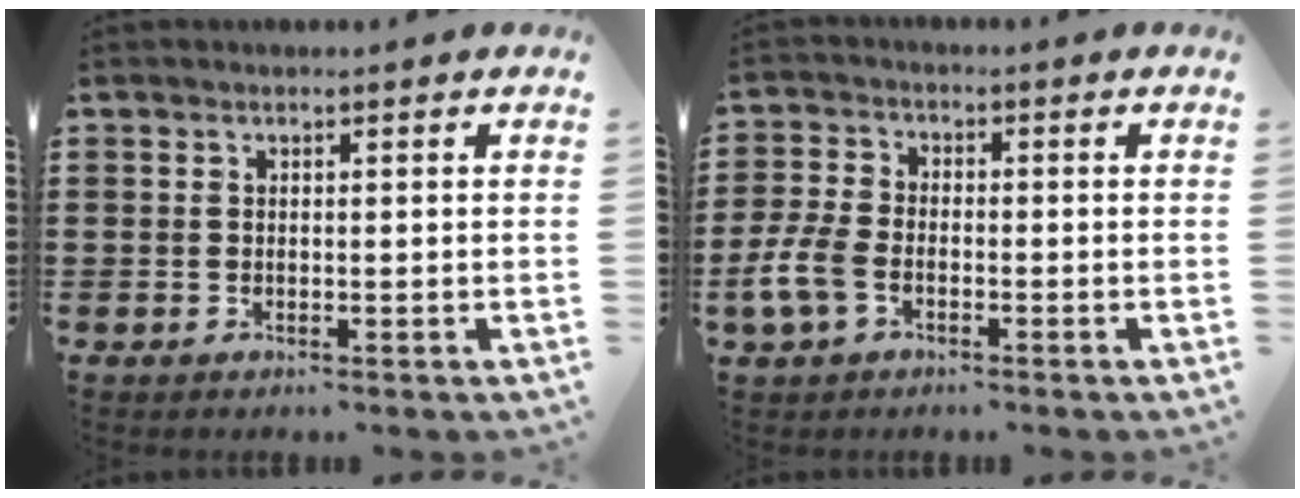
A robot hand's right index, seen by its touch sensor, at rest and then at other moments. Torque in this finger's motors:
{"motor_torque": [1.09, 1.05, 0.22, 0.09]}